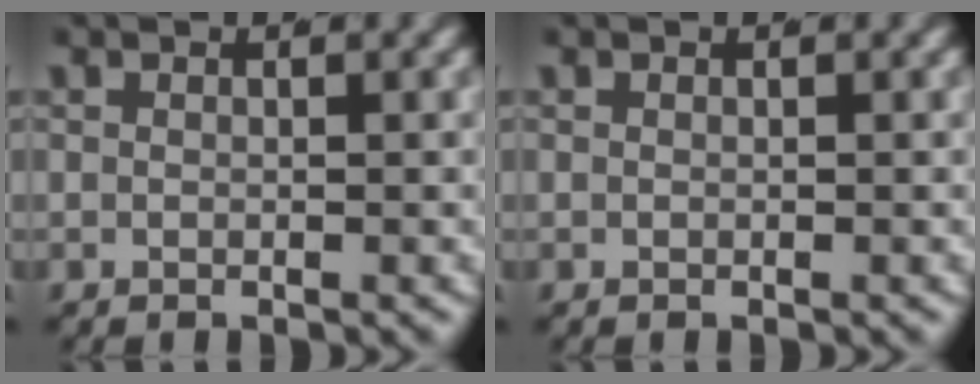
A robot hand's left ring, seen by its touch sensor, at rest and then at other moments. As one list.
[{"total": 0.0}]